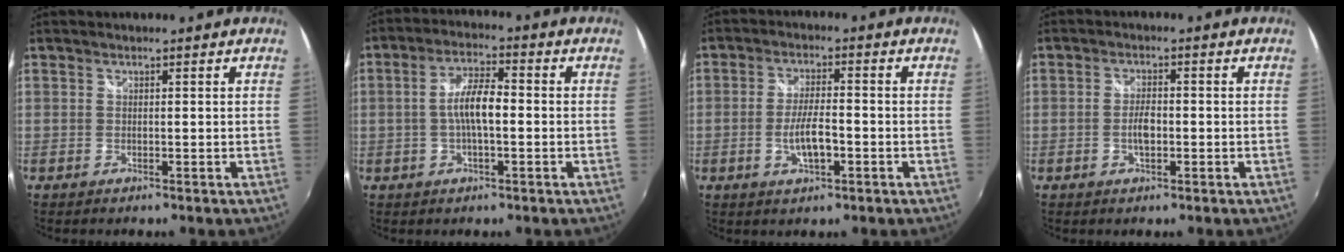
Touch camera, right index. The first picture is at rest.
{"total": 6.6, "force": [-0.8, 1.9, 6.3], "torque": [-0.120, 0.010, -0.014]}
{"total": 6.1, "force": [-2.0, 1.8, 5.5], "torque": [-0.109, -0.002, -0.033]}
{"total": 3.4, "force": [-0.8, 1.5, 2.9], "torque": [-0.056, 0.001, -0.015]}